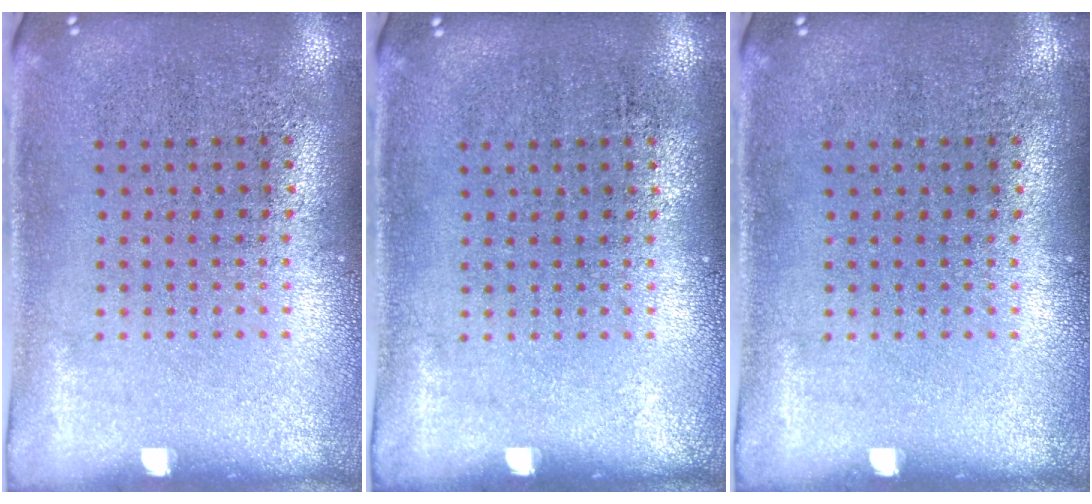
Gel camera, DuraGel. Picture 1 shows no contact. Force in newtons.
{"total": 0.0}
{"total": 0.0}